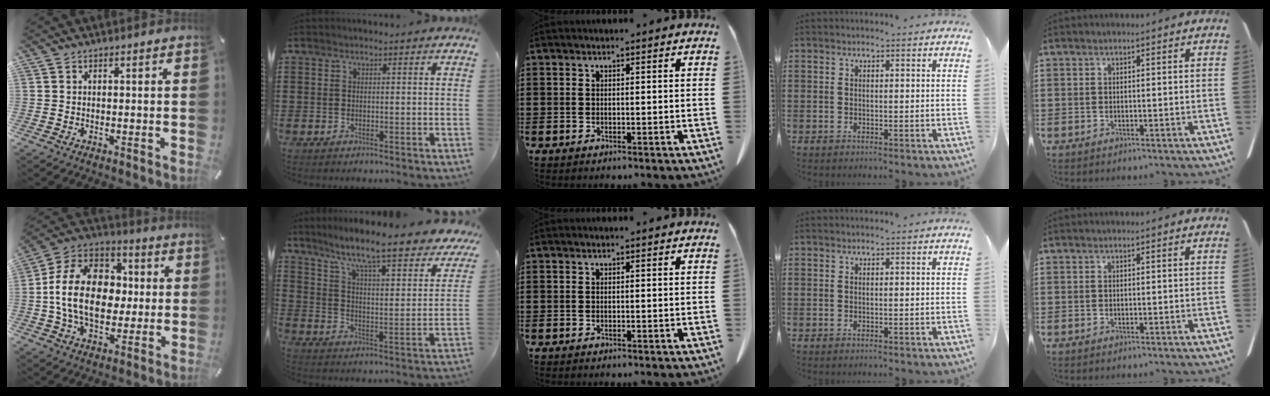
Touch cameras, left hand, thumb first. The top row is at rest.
{"thumb": {"total": 17.9, "force": [-0.9, 13.5, 11.8], "torque": [-0.234, 0.020, -0.014]}, "index": {"total": 7.9, "force": [6.5, -0.3, 4.4], "torque": [-0.106, -0.061, 0.099]}}